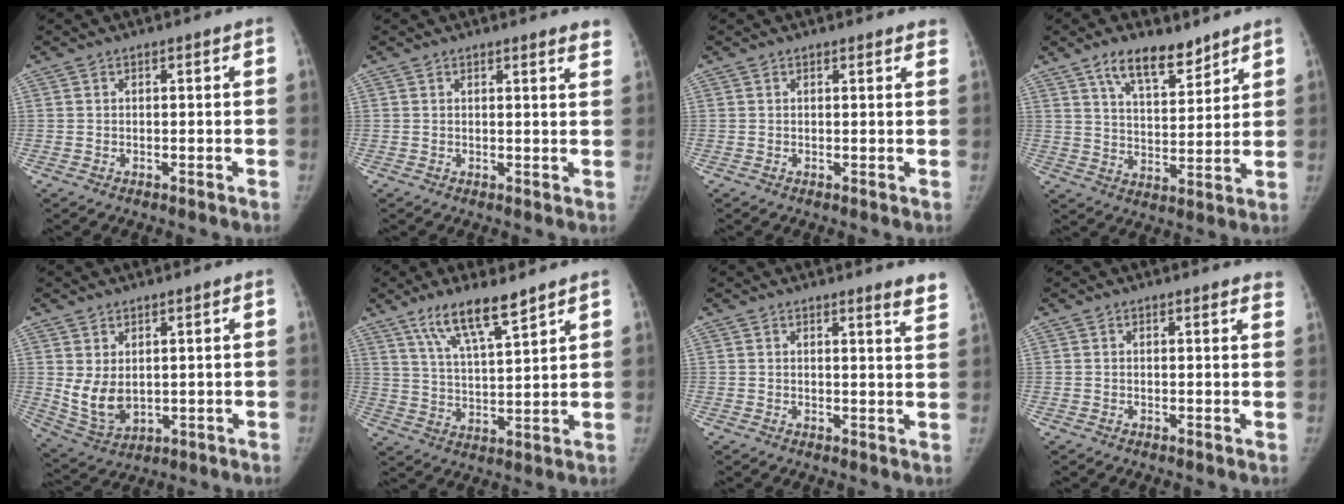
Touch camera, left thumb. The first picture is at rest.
{"total": 3.9, "force": [3.5, 0.4, 1.6], "torque": [-0.012, -0.017, 0.029]}
{"total": 3.3, "force": [3.0, 0.8, 1.2], "torque": [0.001, -0.005, 0.026]}
{"total": 10.4, "force": [7.4, 4.2, 6.0], "torque": [-0.076, -0.050, 0.132]}
{"total": 7.3, "force": [1.5, 4.7, 5.5], "torque": [-0.092, -0.020, 0.050]}
{"total": 10.8, "force": [7.6, 2.1, 7.4], "torque": [-0.129, -0.041, 0.146]}
{"total": 5.0, "force": [4.4, 0.2, 2.5], "torque": [-0.022, -0.029, 0.039]}
{"total": 4.2, "force": [3.9, 0.9, 1.4], "torque": [0.003, -0.010, 0.032]}